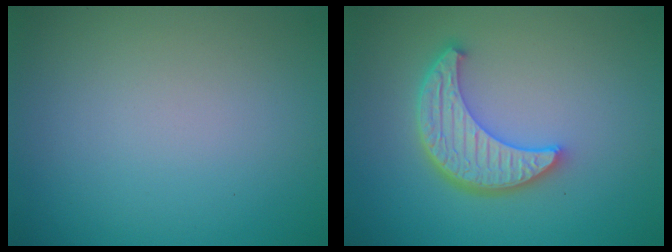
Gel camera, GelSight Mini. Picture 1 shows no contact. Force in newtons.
{"total": 5.4, "press": 4.3, "slide": 3.2}